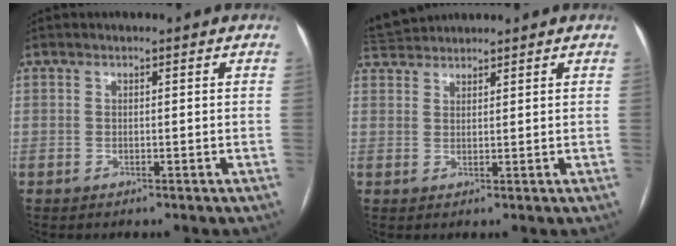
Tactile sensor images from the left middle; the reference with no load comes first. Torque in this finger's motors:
{"motor_torque": [0.11, -0.34, -0.06, -0.01]}